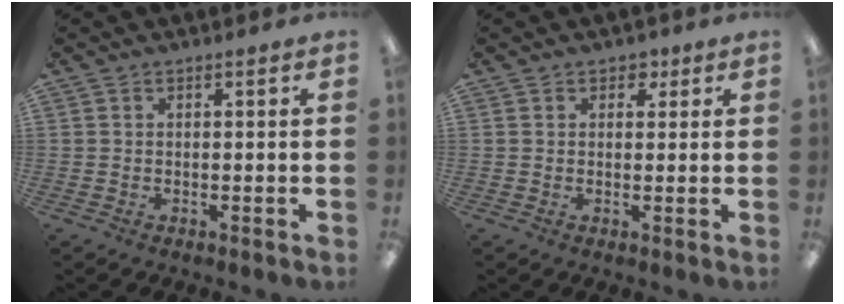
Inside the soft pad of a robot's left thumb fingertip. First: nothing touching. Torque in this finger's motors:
{"motor_torque": [-0.27, -0.13, -0.41, 0.09, -0.03]}